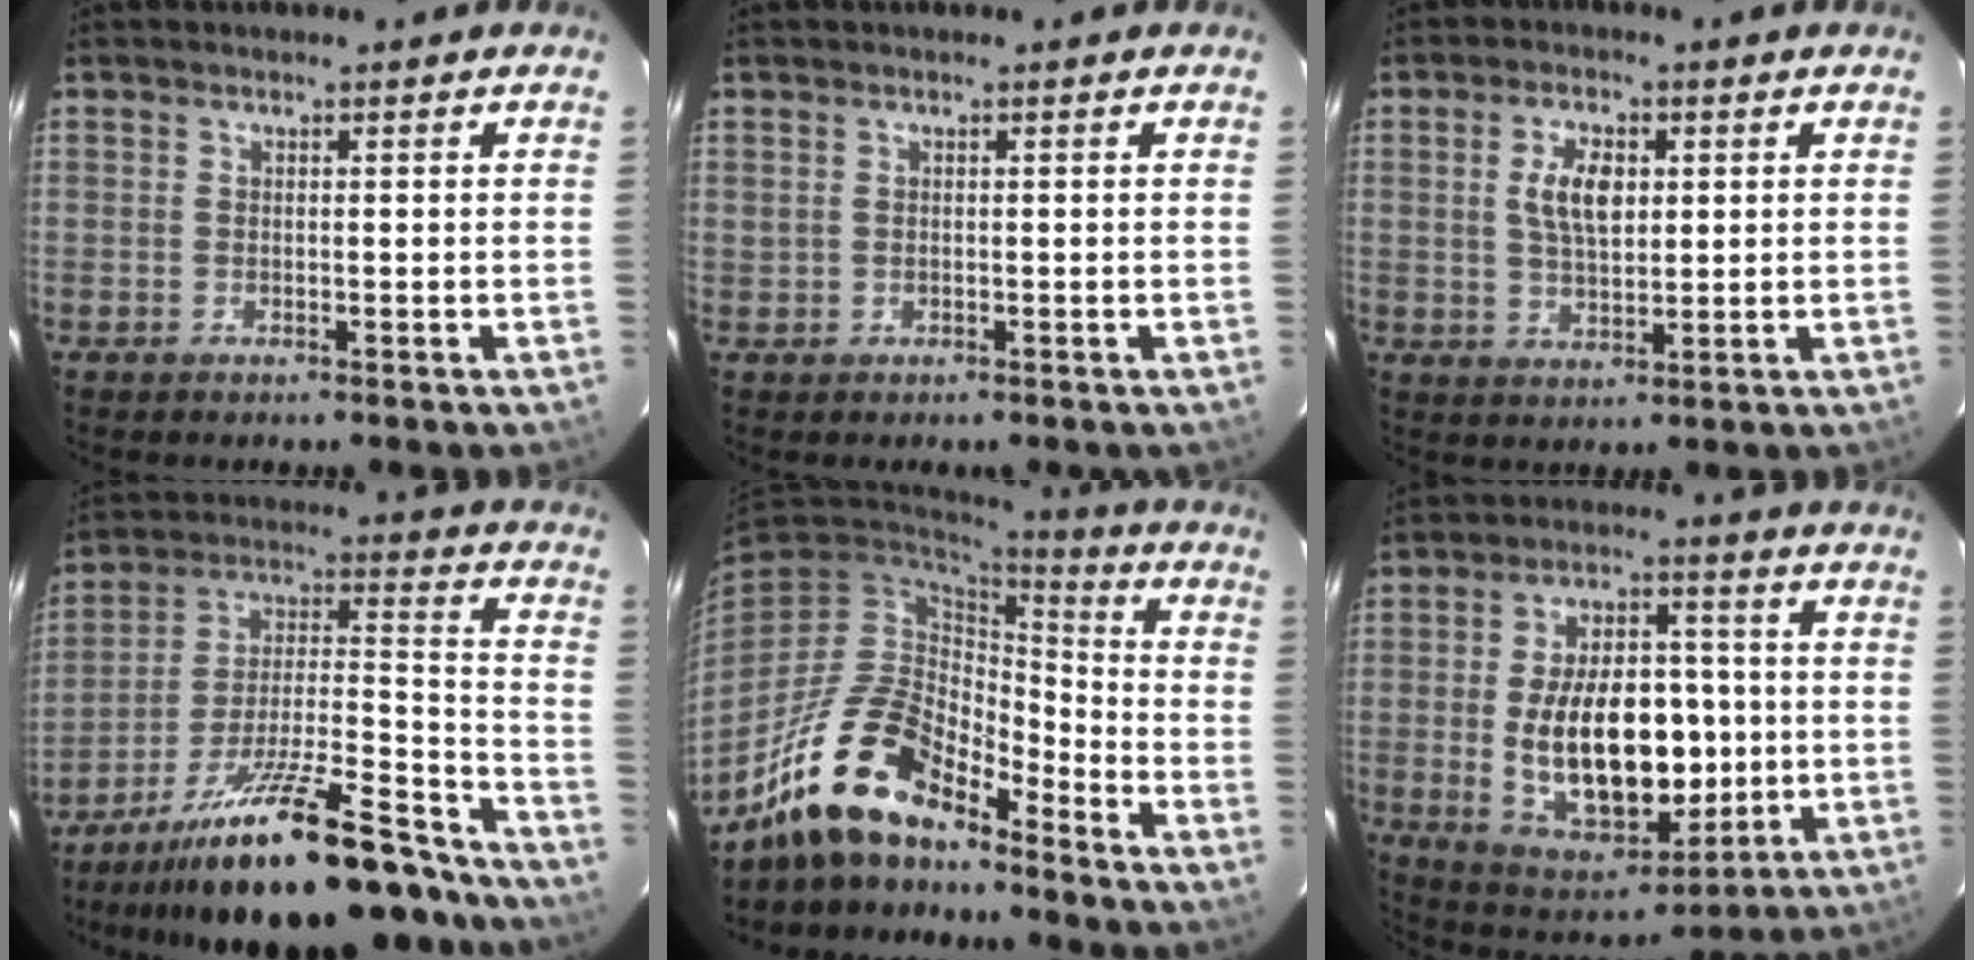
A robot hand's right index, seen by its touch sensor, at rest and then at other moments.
{"total": 0.6, "force": [0.3, 0.5, 0.2], "torque": [-0.004, 0.003, 0.006]}
{"total": 6.6, "force": [1.5, 3.3, 5.5], "torque": [-0.103, 0.006, 0.032]}
{"total": 25.6, "force": [-20.4, 5.5, 14.5], "torque": [-0.224, -0.006, -0.302]}
{"total": 15.3, "force": [-12.1, 5.5, 7.5], "torque": [-0.160, 0.006, -0.229]}
{"total": 20.3, "force": [-1.9, 11.6, 16.5], "torque": [-0.301, 0.010, -0.004]}